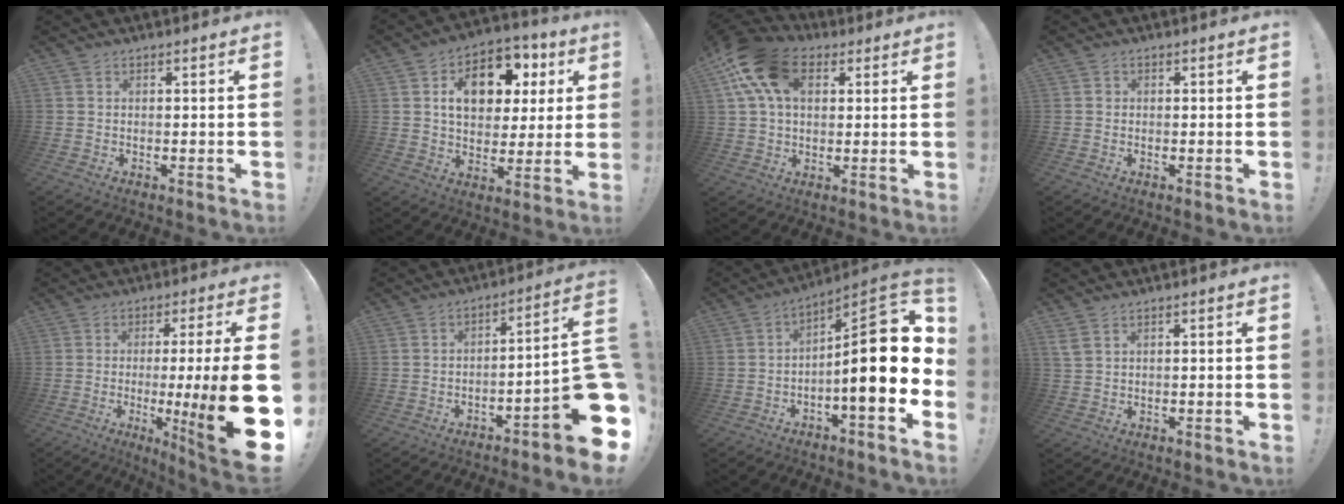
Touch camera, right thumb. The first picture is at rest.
{"total": 15.3, "force": [4.9, 10.6, 9.8], "torque": [-0.143, -0.011, 0.090]}
{"total": 17.1, "force": [6.4, 11.5, 10.9], "torque": [-0.209, -0.012, 0.119]}
{"total": 0.8, "force": [-0.1, 0.8, 0.2], "torque": [-0.004, 0.004, -0.001]}
{"total": 19.3, "force": [-1.9, 0.3, 19.2], "torque": [-0.301, -0.025, -0.024]}
{"total": 12.9, "force": [-5.8, 1.4, 11.5], "torque": [-0.138, 0.015, -0.096]}
{"total": 19.2, "force": [-1.3, 5.2, 18.4], "torque": [-0.279, 0.013, -0.018]}
{"total": 2.5, "force": [1.4, 0.9, 1.9], "torque": [-0.045, 0.000, 0.028]}